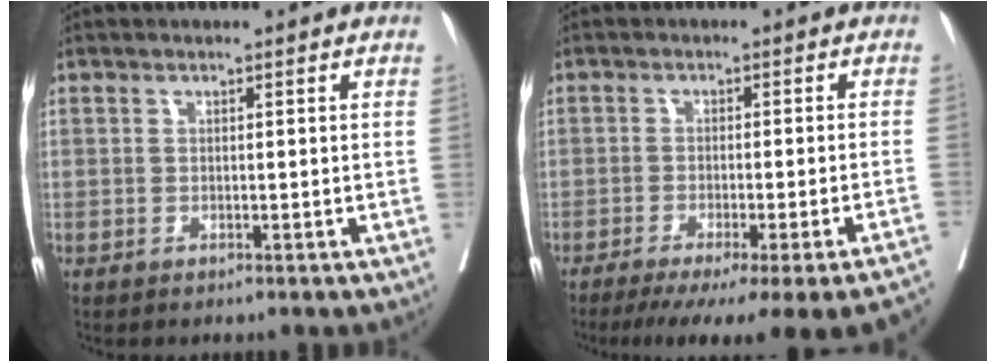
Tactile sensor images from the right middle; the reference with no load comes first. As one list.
[{"total": 18.8, "force": [-15.9, -0.6, 10.1], "torque": [-0.083, -0.046, -0.209]}]